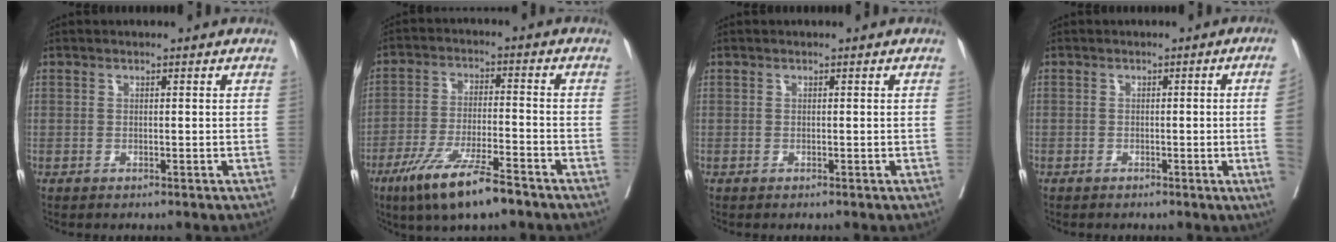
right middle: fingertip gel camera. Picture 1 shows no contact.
{"total": 11.4, "force": [-7.7, 1.5, 8.2], "torque": [-0.153, -0.024, -0.135]}
{"total": 0.0}
{"total": 4.4, "force": [-0.7, -1.7, 4.1], "torque": [-0.040, -0.007, -0.010]}